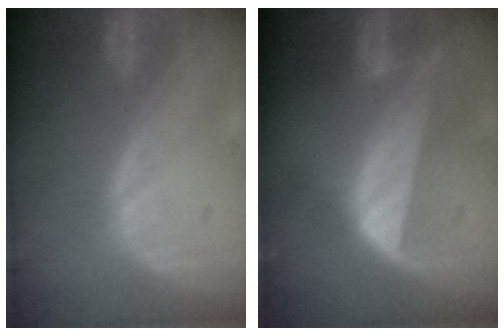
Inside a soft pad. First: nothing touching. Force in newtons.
{"total": 7.3, "press": 6.9, "slide": 2.6}